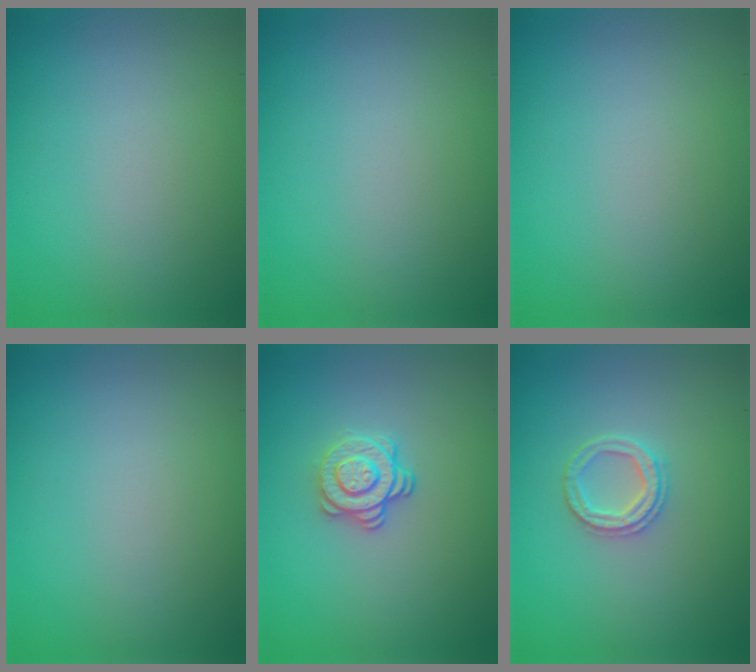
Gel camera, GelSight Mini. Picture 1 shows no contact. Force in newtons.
{"total": 0.0}
{"total": 0.0}
{"total": 0.0}
{"total": 2.4, "press": 2.0, "slide": 1.4}
{"total": 2.4, "press": 2.4, "slide": 0.4}